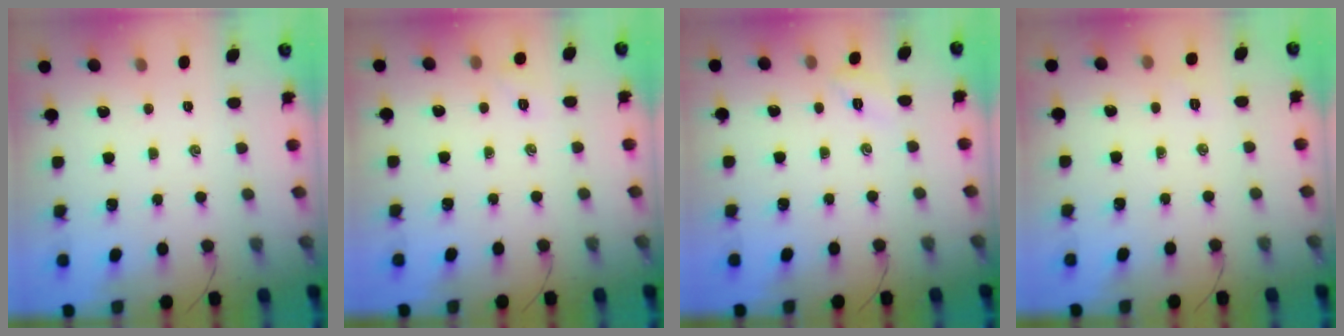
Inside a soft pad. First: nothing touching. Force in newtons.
{"total": 5.6, "press": 5.4, "slide": 1.6}
{"total": 3.2, "press": 3.1, "slide": 1.0}
{"total": 3.7, "press": 3.6, "slide": 0.9}